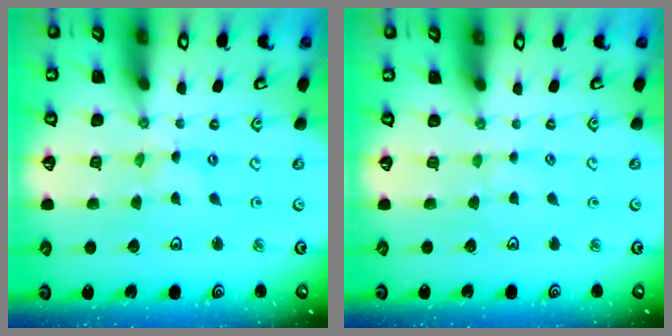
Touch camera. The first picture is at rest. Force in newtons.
{"total": 1.8, "press": 1.7, "slide": 0.3}